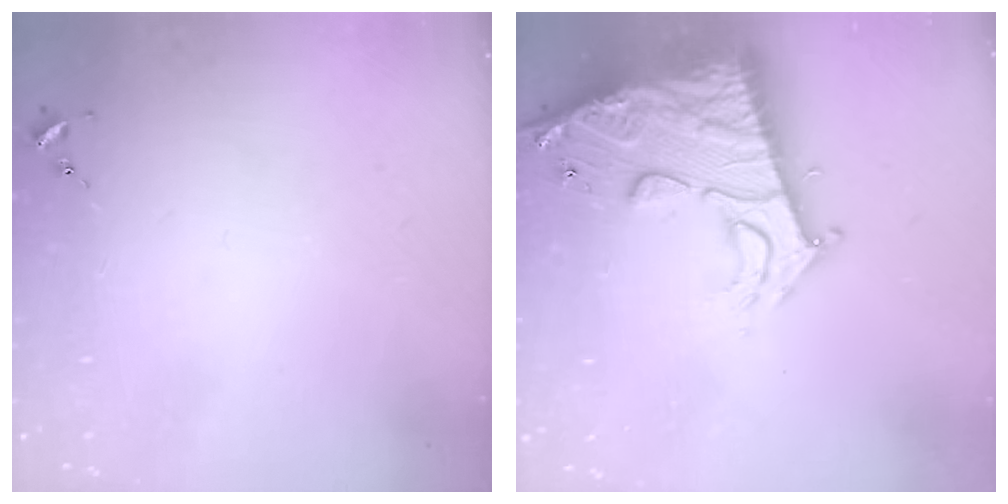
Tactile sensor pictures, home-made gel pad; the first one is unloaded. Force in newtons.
{"total": 18.9, "press": 18.8, "slide": 1.8}